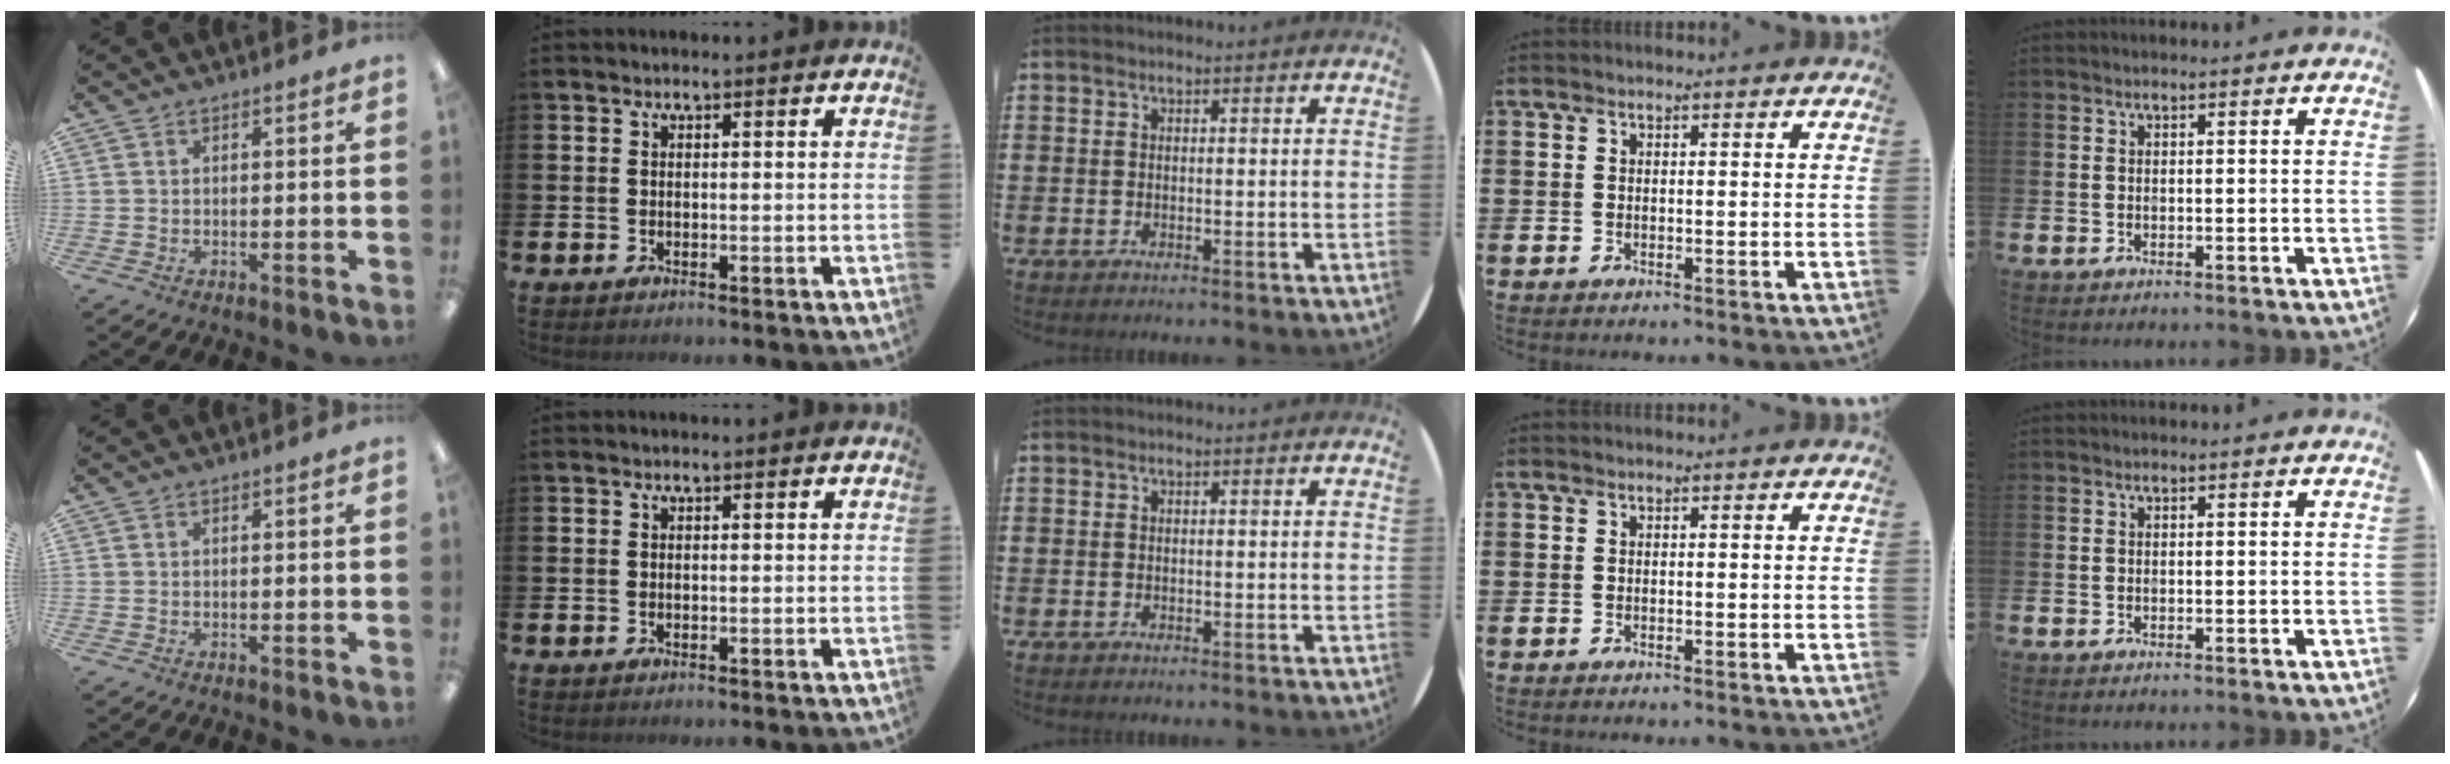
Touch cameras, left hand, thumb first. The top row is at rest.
{}